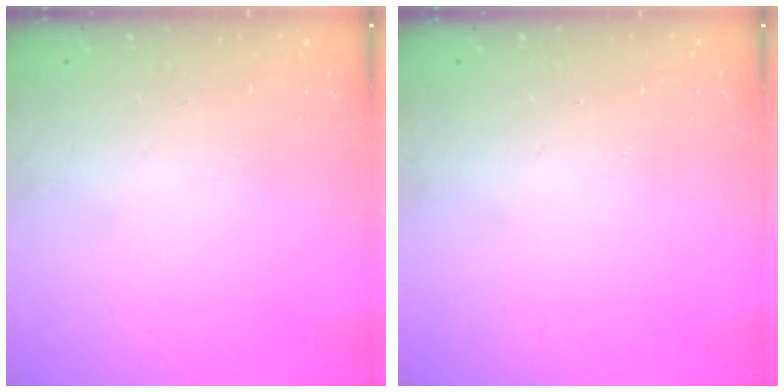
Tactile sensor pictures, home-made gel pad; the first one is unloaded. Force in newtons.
{"total": 0.0}